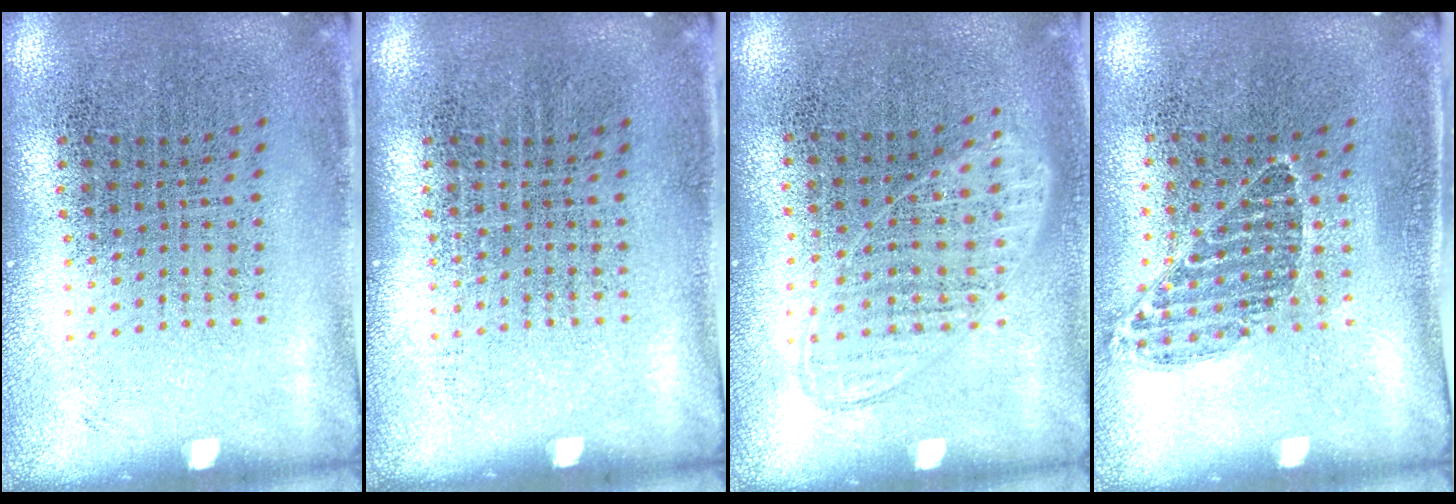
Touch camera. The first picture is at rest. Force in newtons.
{"total": 0.0}
{"total": 1.0, "press": 0.9, "slide": 0.4}
{"total": 0.9, "press": 0.7, "slide": 0.5}